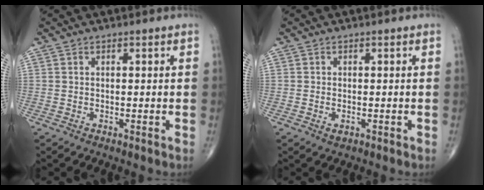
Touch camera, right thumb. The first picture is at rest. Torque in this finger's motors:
{"motor_torque": [-0.63, 0.17, -0.16, -0.02, 0.10]}